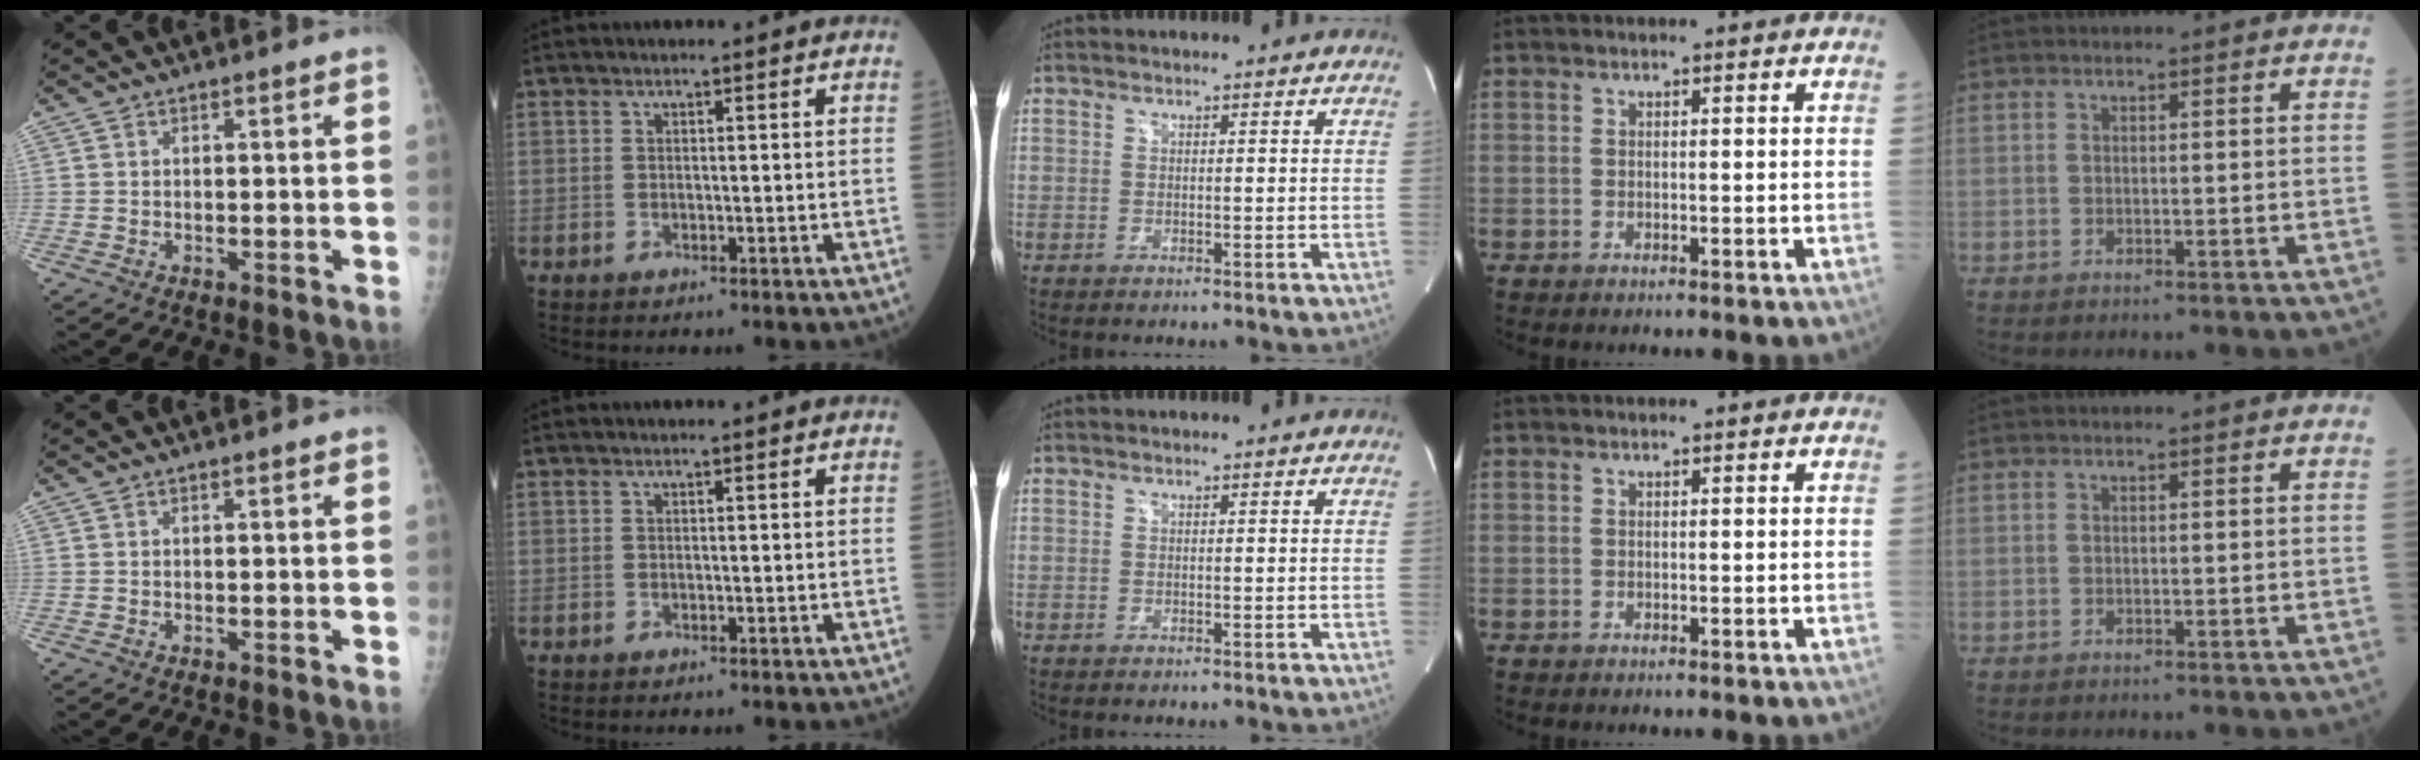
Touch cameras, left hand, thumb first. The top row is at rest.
{}